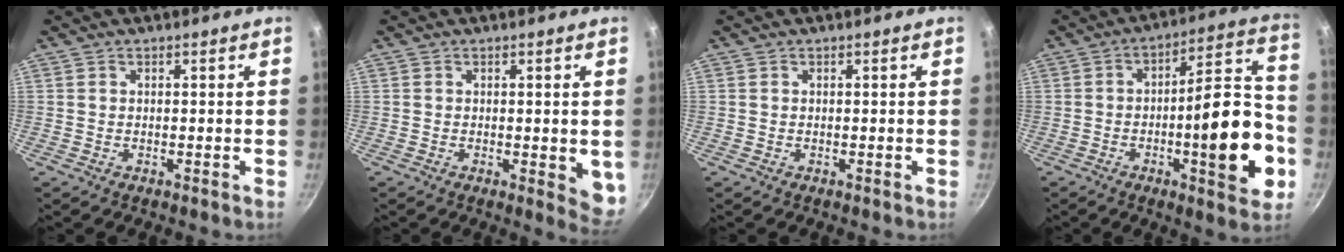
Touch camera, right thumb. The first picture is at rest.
{"total": 5.3, "force": [-0.3, 2.1, 4.8], "torque": [-0.054, -0.014, -0.003]}
{"total": 0.0}
{"total": 20.0, "force": [-5.3, 6.2, 18.3], "torque": [-0.229, 0.039, -0.082]}